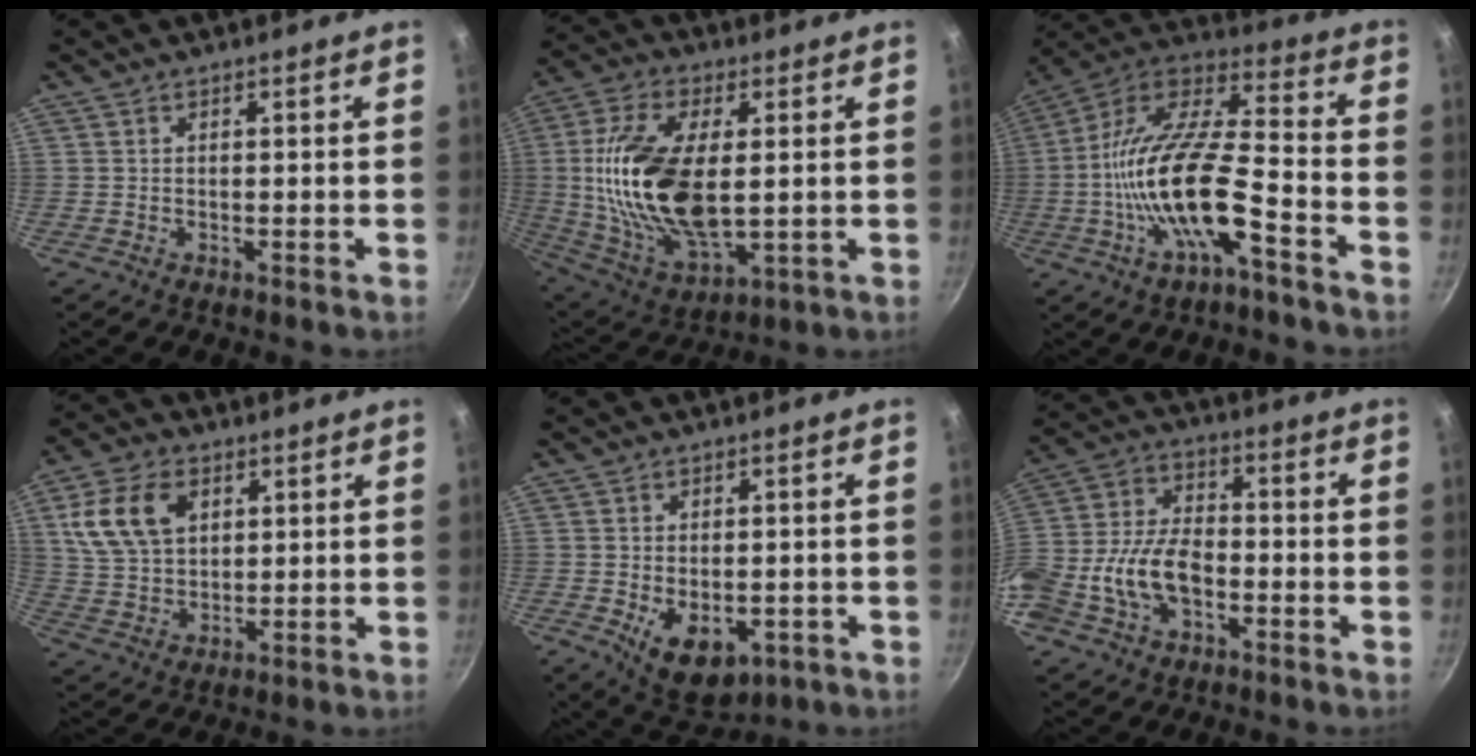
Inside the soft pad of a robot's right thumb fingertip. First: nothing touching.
{"total": 22.0, "force": [1.7, 11.1, 18.9], "torque": [-0.369, -0.004, 0.035]}
{"total": 20.1, "force": [-6.7, 6.7, 17.7], "torque": [-0.328, 0.046, -0.138]}
{"total": 12.6, "force": [4.3, 8.6, 8.1], "torque": [-0.137, -0.003, 0.085]}
{"total": 9.2, "force": [-2.4, 5.8, 6.7], "torque": [-0.077, -0.007, -0.017]}
{"total": 13.8, "force": [-3.8, 8.7, 10.0], "torque": [-0.182, 0.040, -0.081]}